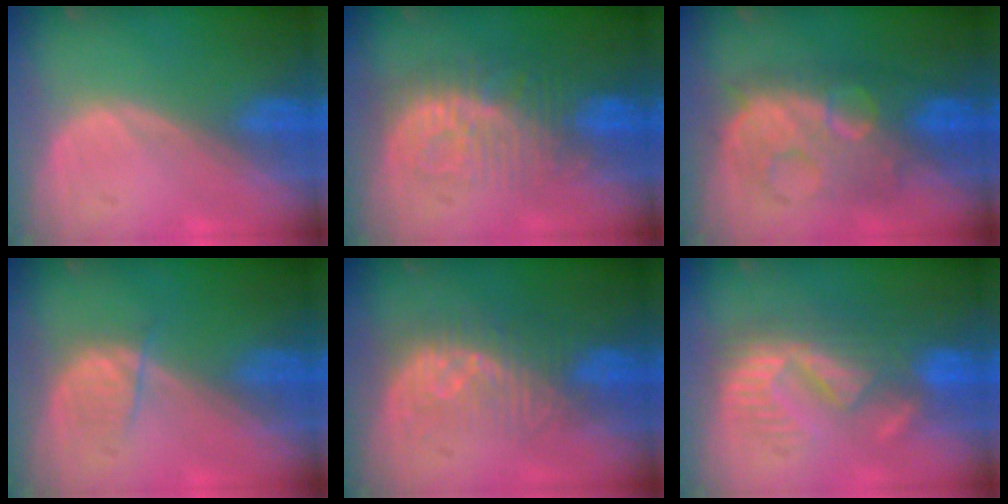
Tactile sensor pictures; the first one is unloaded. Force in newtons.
{"total": 9.4, "press": 8.5, "slide": 3.9}
{"total": 9.1, "press": 9.1, "slide": 0.4}
{"total": 2.1, "press": 2.1, "slide": 0.3}
{"total": 8.3, "press": 7.3, "slide": 4.0}
{"total": 9.0, "press": 8.4, "slide": 3.2}